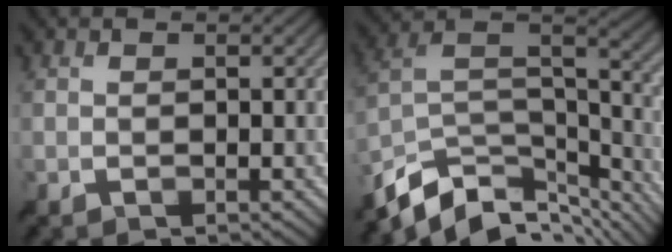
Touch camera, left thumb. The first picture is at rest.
{"total": 13.1, "force": [-9.2, 6.3, 7.0], "torque": [-0.169, -0.006, -0.155]}